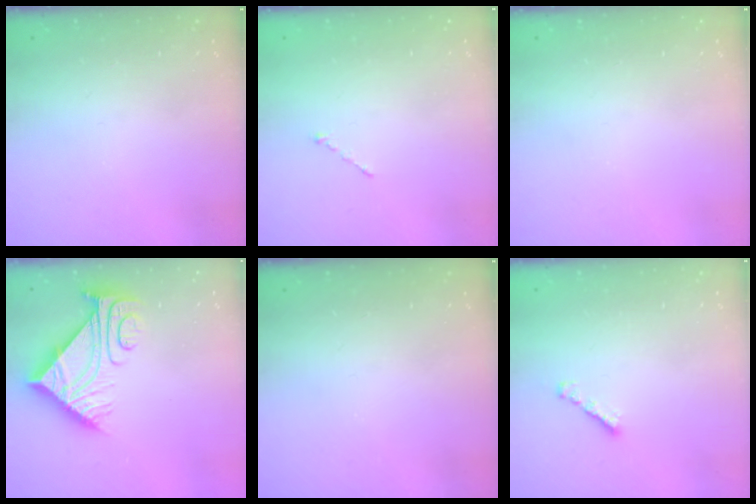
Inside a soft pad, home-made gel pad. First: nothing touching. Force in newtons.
{"total": 1.0, "press": 0.9, "slide": 0.3}
{"total": 0.0}
{"total": 9.9, "press": 9.8, "slide": 0.9}
{"total": 0.0}
{"total": 1.6, "press": 1.5, "slide": 0.4}